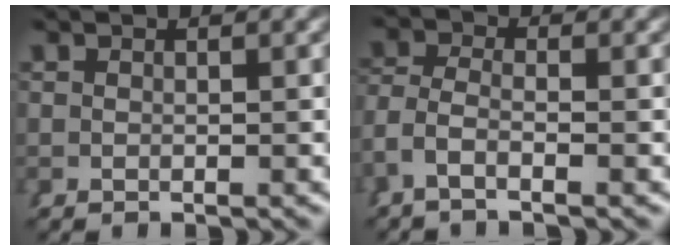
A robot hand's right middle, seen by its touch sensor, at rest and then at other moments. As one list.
[{"total": 3.2, "force": [-1.7, 1.4, 2.3], "torque": [-0.069, -0.018, -0.023]}]